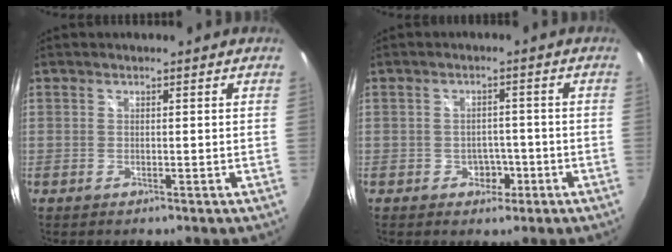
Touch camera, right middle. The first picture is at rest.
{"total": 4.0, "force": [-1.9, 3.1, 1.7], "torque": [-0.034, 0.011, -0.016]}